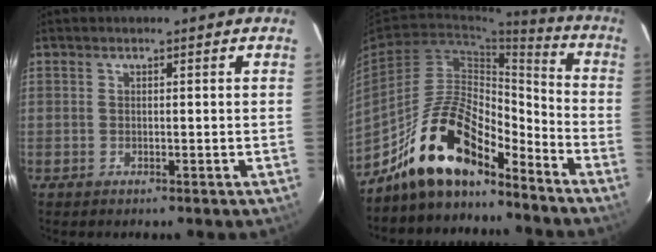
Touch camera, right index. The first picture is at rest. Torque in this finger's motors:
{"motor_torque": [0.84, -0.80, 1.05, 0.21]}